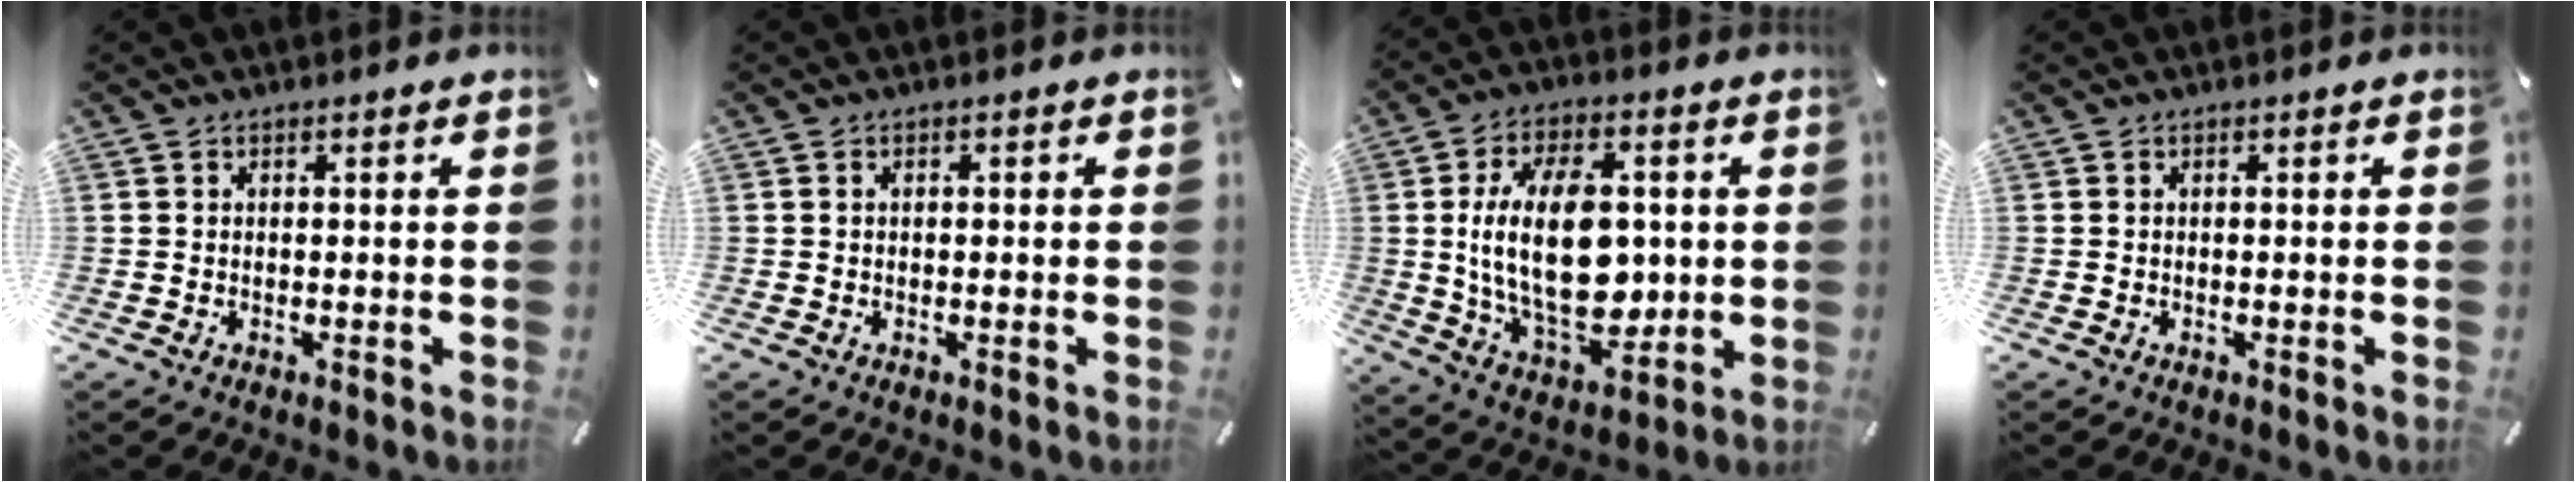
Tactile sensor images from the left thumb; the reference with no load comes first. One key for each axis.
{"total": 0.7, "fx": -0.1, "fy": 0.5, "fz": 0.5, "tx": -0.010, "ty": 0.002, "tz": -0.003}
{"total": 21.3, "fx": 1.3, "fy": 12.7, "fz": 17.1, "tx": -0.339, "ty": -0.010, "tz": 0.019}
{"total": 0.0}